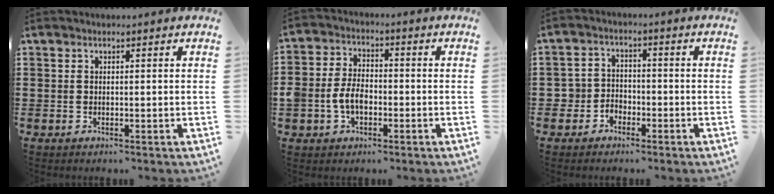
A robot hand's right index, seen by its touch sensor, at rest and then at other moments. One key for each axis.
{"total": 5.1, "fx": -1.6, "fy": 3.6, "fz": 3.3, "tx": -0.088, "ty": 0.000, "tz": -0.038}
{"total": 3.5, "fx": -2.1, "fy": 2.7, "fz": 0.4, "tx": -0.028, "ty": 0.004, "tz": -0.050}